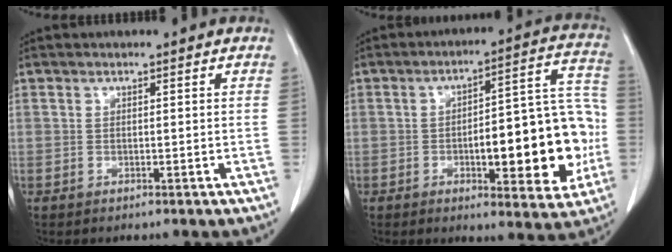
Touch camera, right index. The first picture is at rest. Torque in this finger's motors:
{"motor_torque": [1.77, -0.37, 0.47, 0.13]}